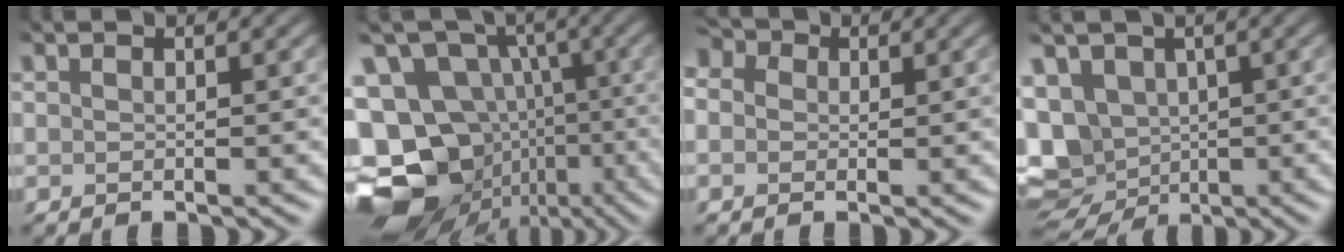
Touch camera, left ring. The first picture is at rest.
{"total": 19.8, "force": [-4.1, 17.5, 8.2], "torque": [-0.184, 0.003, -0.069]}
{"total": 6.2, "force": [2.3, 4.9, 3.1], "torque": [-0.085, 0.024, 0.029]}
{"total": 6.3, "force": [-1.2, 5.1, 3.6], "torque": [-0.072, -0.018, 0.007]}